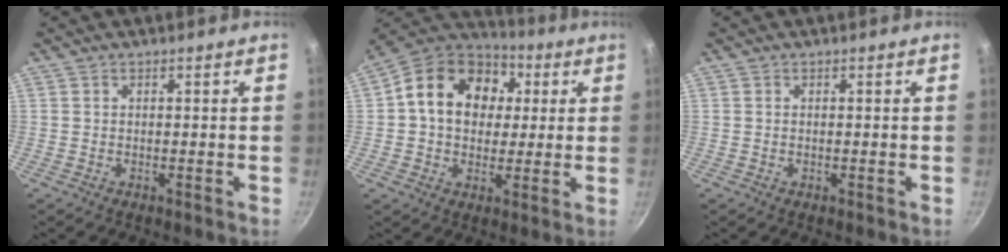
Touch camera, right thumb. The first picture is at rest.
{"total": 17.5, "force": [3.6, 13.4, 10.6], "torque": [-0.155, 0.022, 0.044]}
{"total": 0.0}